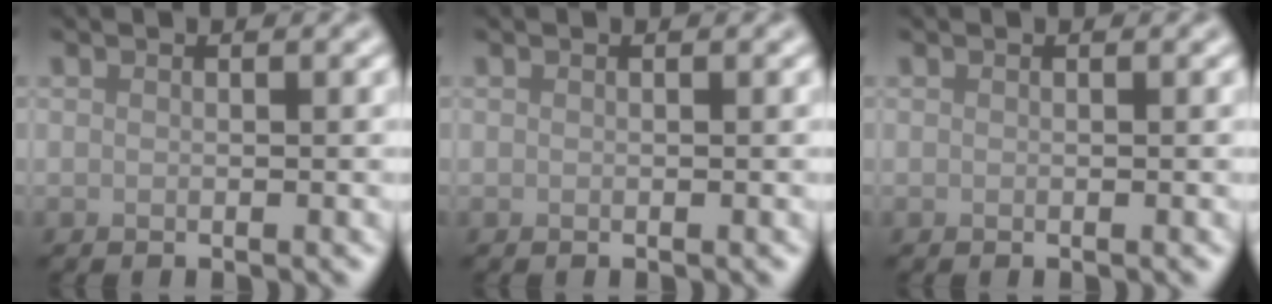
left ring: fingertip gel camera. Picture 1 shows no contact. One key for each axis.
{"total": 0.0}
{"total": 0.0}